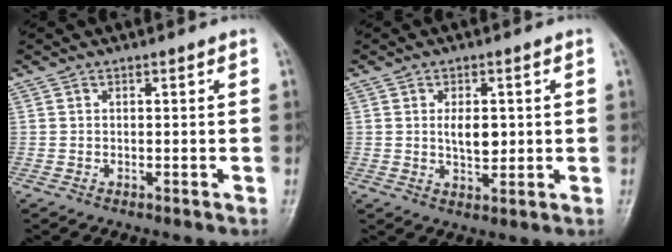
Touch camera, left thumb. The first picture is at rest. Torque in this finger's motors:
{"motor_torque": [0.86, 0.94, 0.86, 0.02, 0.03]}